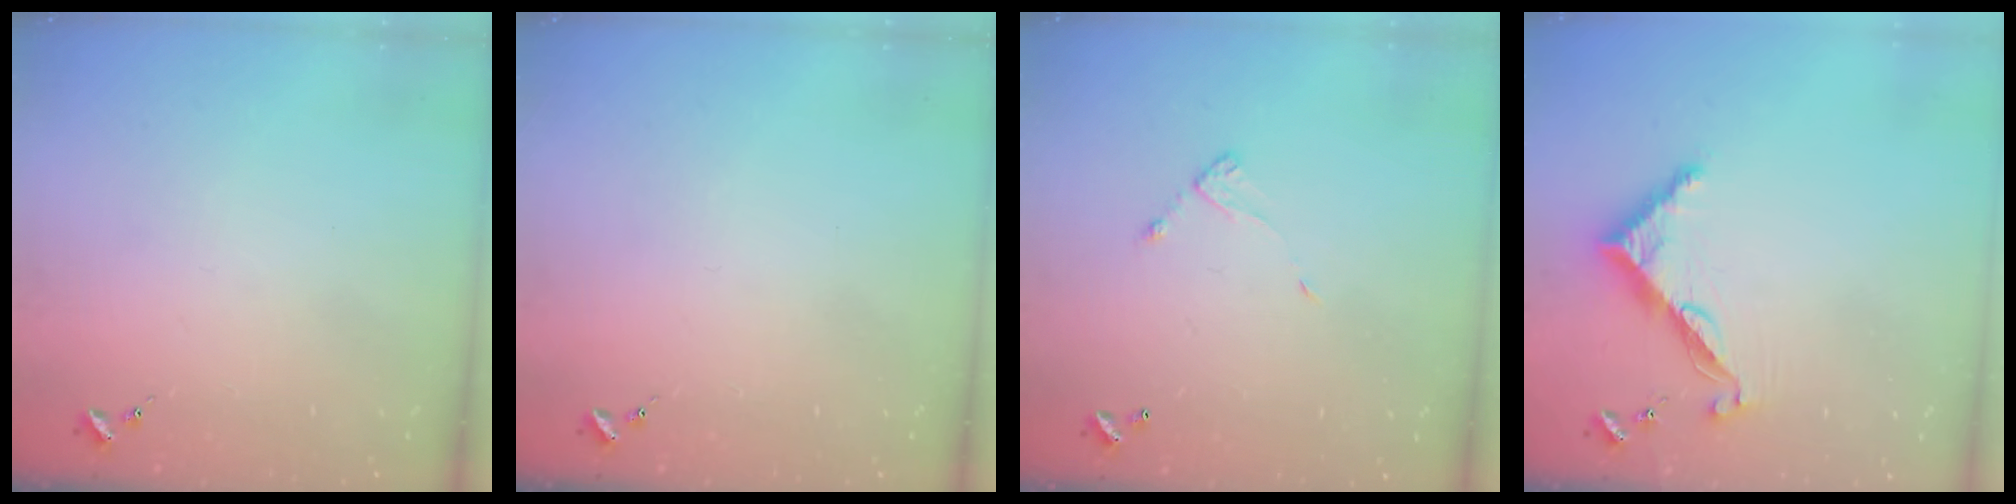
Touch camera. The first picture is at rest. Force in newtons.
{"total": 0.0}
{"total": 4.9, "press": 4.9, "slide": 0.4}
{"total": 8.7, "press": 8.7, "slide": 0.6}